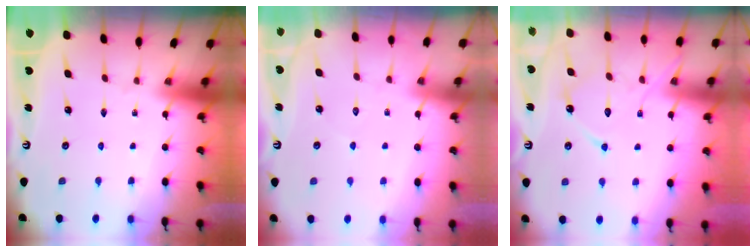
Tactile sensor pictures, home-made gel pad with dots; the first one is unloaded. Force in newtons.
{"total": 5.4, "press": 5.4, "slide": 0.6}
{"total": 13.0, "press": 13.0, "slide": 1.2}